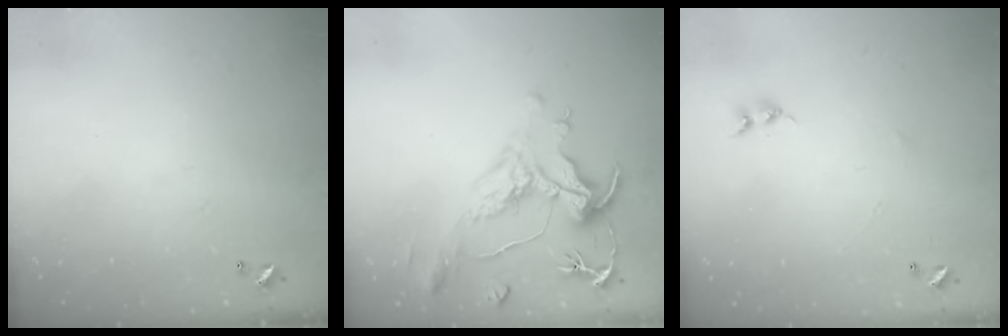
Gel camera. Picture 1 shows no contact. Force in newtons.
{"total": 1.6, "press": 0.1, "slide": 1.6}
{"total": 6.7, "press": 6.7, "slide": 0.5}